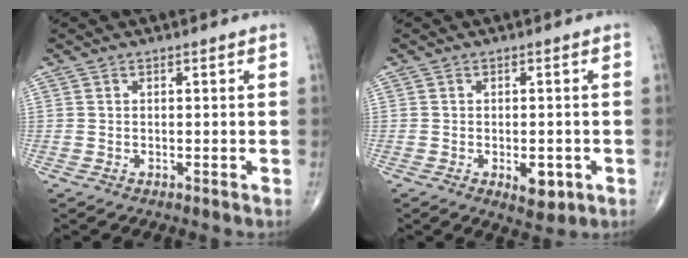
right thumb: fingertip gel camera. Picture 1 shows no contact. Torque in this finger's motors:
{"motor_torque": [1.54, 0.72, 0.44, -0.58, 0.16]}